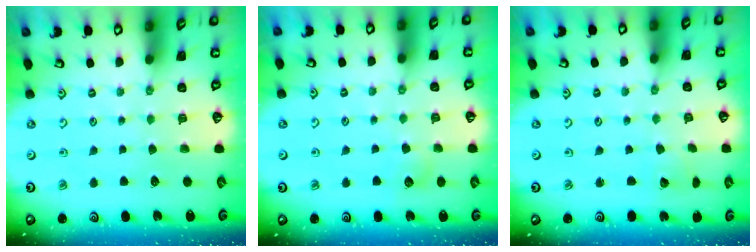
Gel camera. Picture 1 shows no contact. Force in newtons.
{"total": 4.7, "press": 4.7, "slide": 0.6}
{"total": 2.5, "press": 2.5, "slide": 0.3}